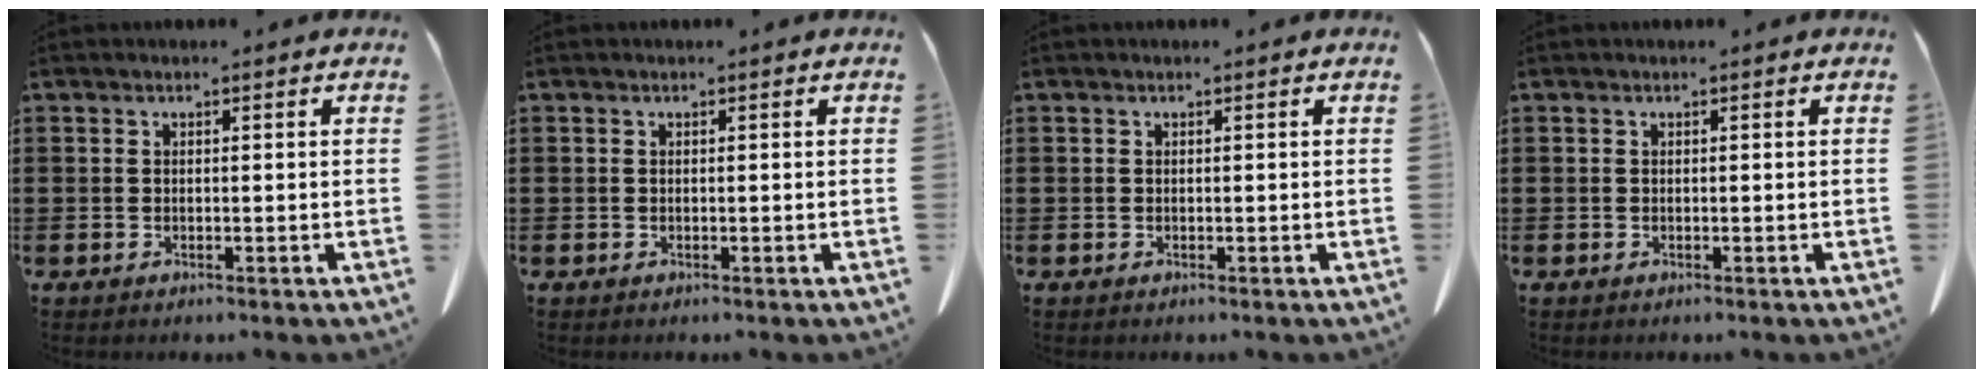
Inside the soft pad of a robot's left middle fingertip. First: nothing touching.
{"total": 0.0}
{"total": 0.0}
{"total": 0.0}